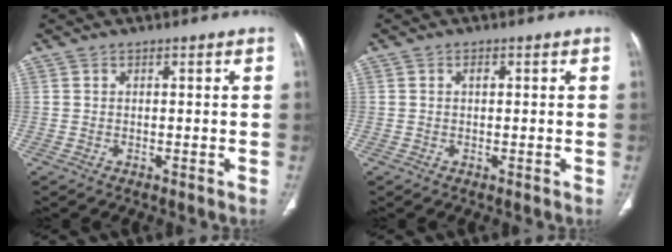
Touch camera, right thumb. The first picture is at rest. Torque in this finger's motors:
{"motor_torque": [0.11, 0.09, -0.11, 0.23, -0.05]}